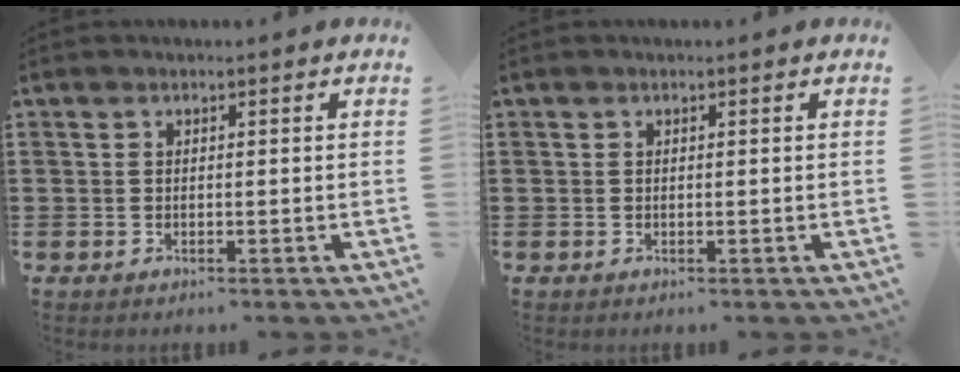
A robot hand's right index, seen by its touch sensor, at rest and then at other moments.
{"total": 0.0}